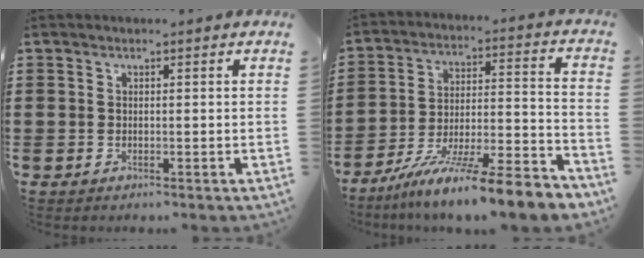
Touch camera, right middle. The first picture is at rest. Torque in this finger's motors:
{"motor_torque": [2.04, -0.09, 1.05, 0.21]}